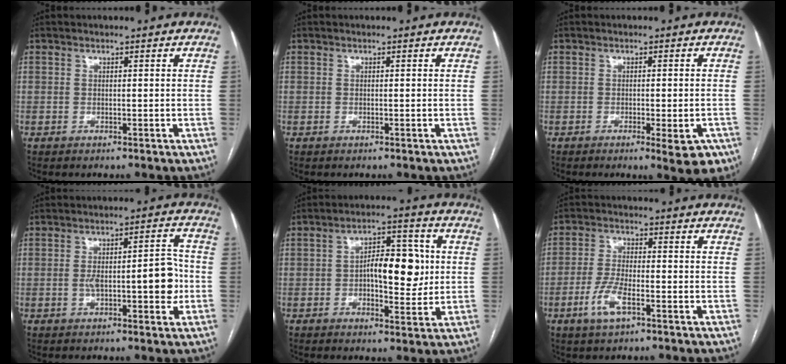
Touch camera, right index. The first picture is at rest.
{"total": 0.0}
{"total": 5.0, "force": [-2.3, 1.1, 4.3], "torque": [-0.050, -0.008, -0.025]}
{"total": 8.7, "force": [-1.3, 2.4, 8.2], "torque": [-0.128, 0.021, -0.014]}
{"total": 9.4, "force": [0.3, 4.0, 8.5], "torque": [-0.129, 0.017, 0.007]}
{"total": 5.9, "force": [-2.8, 1.6, 5.0], "torque": [-0.109, -0.006, -0.052]}